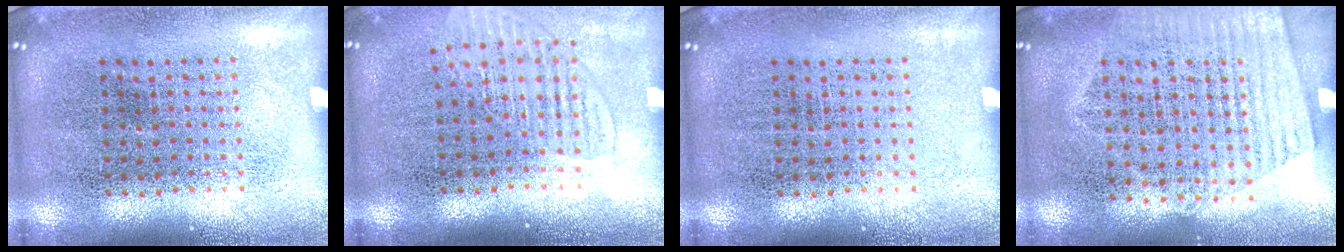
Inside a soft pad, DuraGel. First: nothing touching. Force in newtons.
{"total": 1.6, "press": 1.4, "slide": 0.8}
{"total": 0.0}
{"total": 1.5, "press": 1.2, "slide": 0.8}